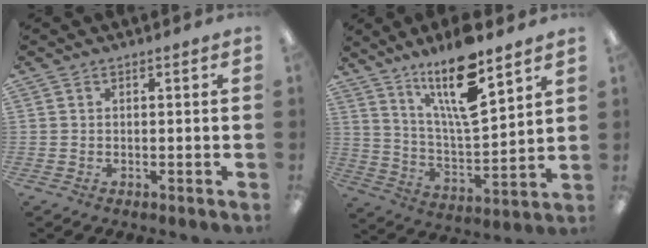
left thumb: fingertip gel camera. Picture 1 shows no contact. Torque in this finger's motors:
{"motor_torque": [0.34, 0.34, 1.66, -1.09, 0.13]}